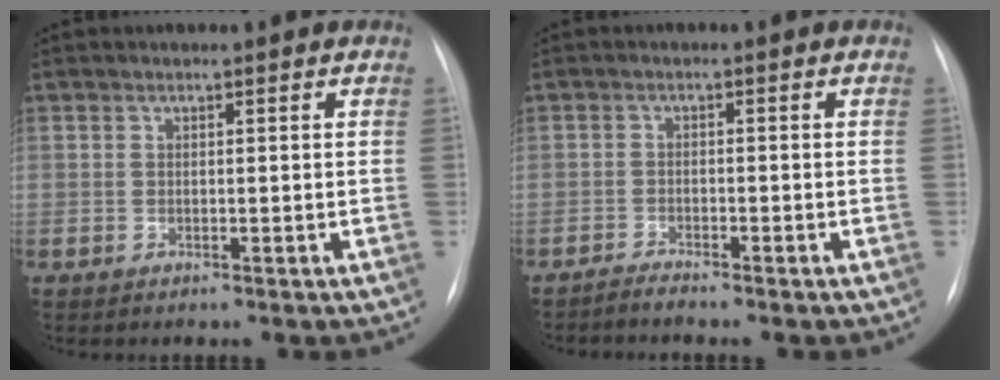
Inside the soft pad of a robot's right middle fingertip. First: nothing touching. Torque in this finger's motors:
{"motor_torque": [-0.14, 0.00, -0.03, 0.00]}